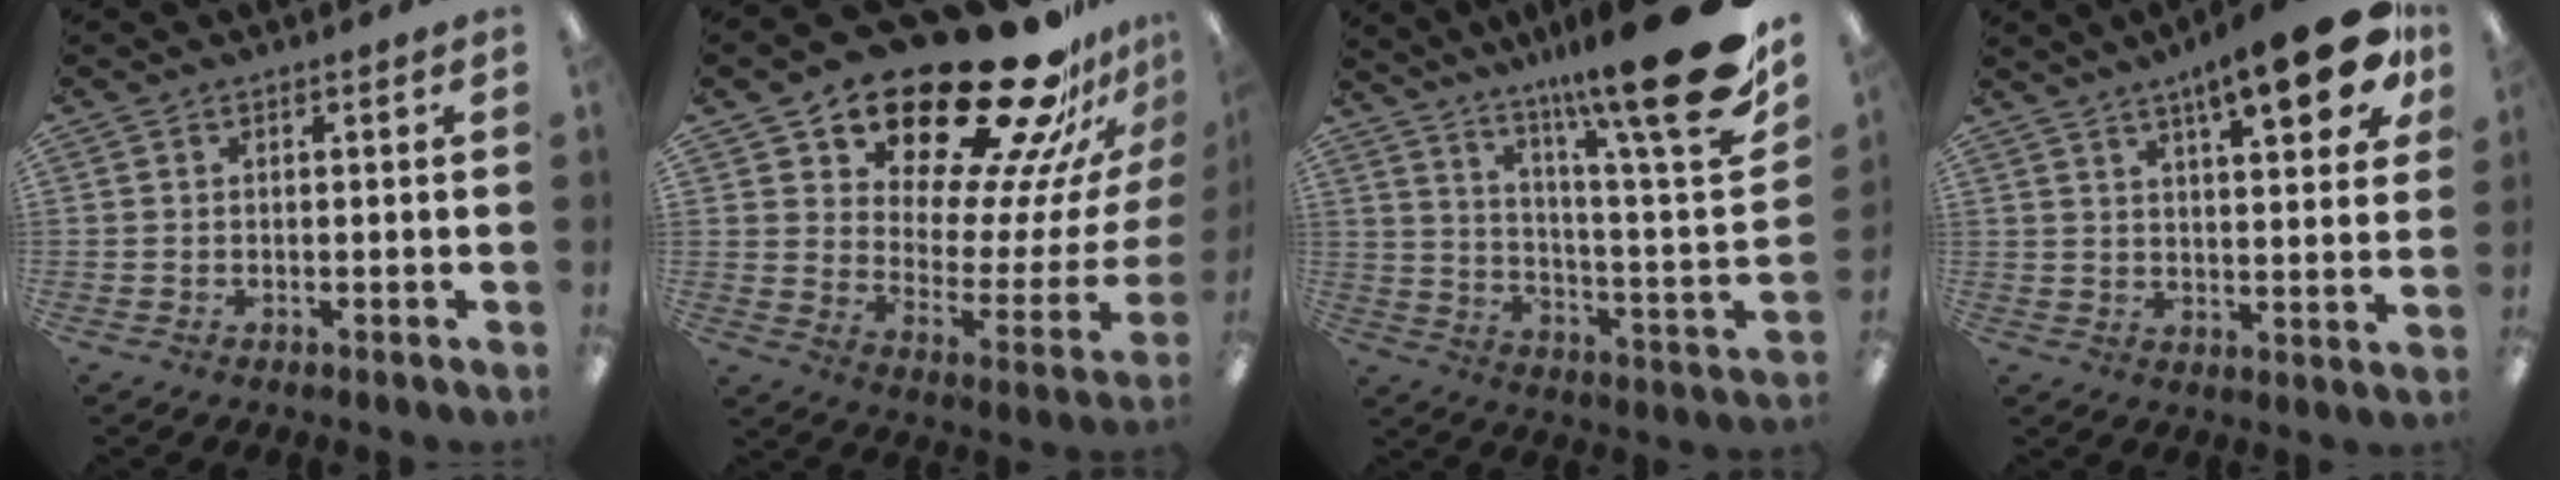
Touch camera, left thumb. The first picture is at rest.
{"total": 28.5, "force": [22.9, 10.5, 13.3], "torque": [-0.180, -0.179, 0.388]}
{"total": 24.1, "force": [15.6, 3.6, 17.9], "torque": [-0.252, -0.118, 0.249]}
{"total": 15.9, "force": [9.1, 4.2, 12.4], "torque": [-0.171, -0.044, 0.137]}